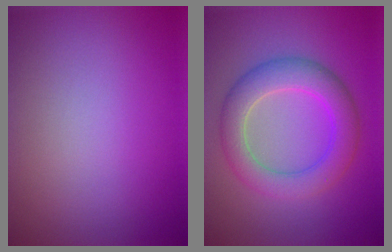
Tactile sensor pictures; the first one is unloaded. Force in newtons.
{"total": 5.3, "press": 5.3, "slide": 0.3}